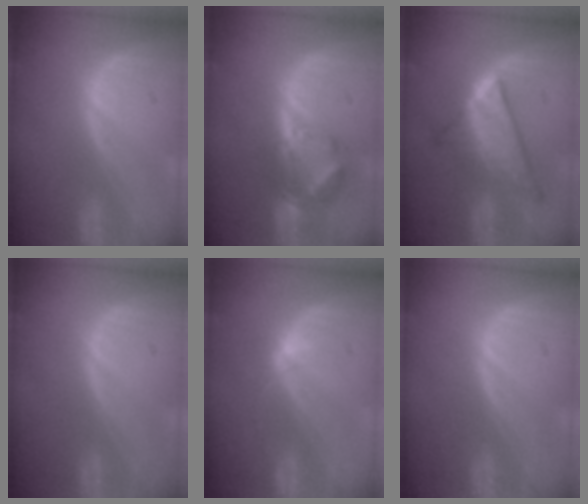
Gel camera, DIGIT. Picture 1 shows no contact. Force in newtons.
{"total": 7.1, "press": 6.2, "slide": 3.6}
{"total": 9.1, "press": 9.1, "slide": 0.7}
{"total": 0.0}
{"total": 2.6, "press": 2.2, "slide": 1.4}
{"total": 0.0}